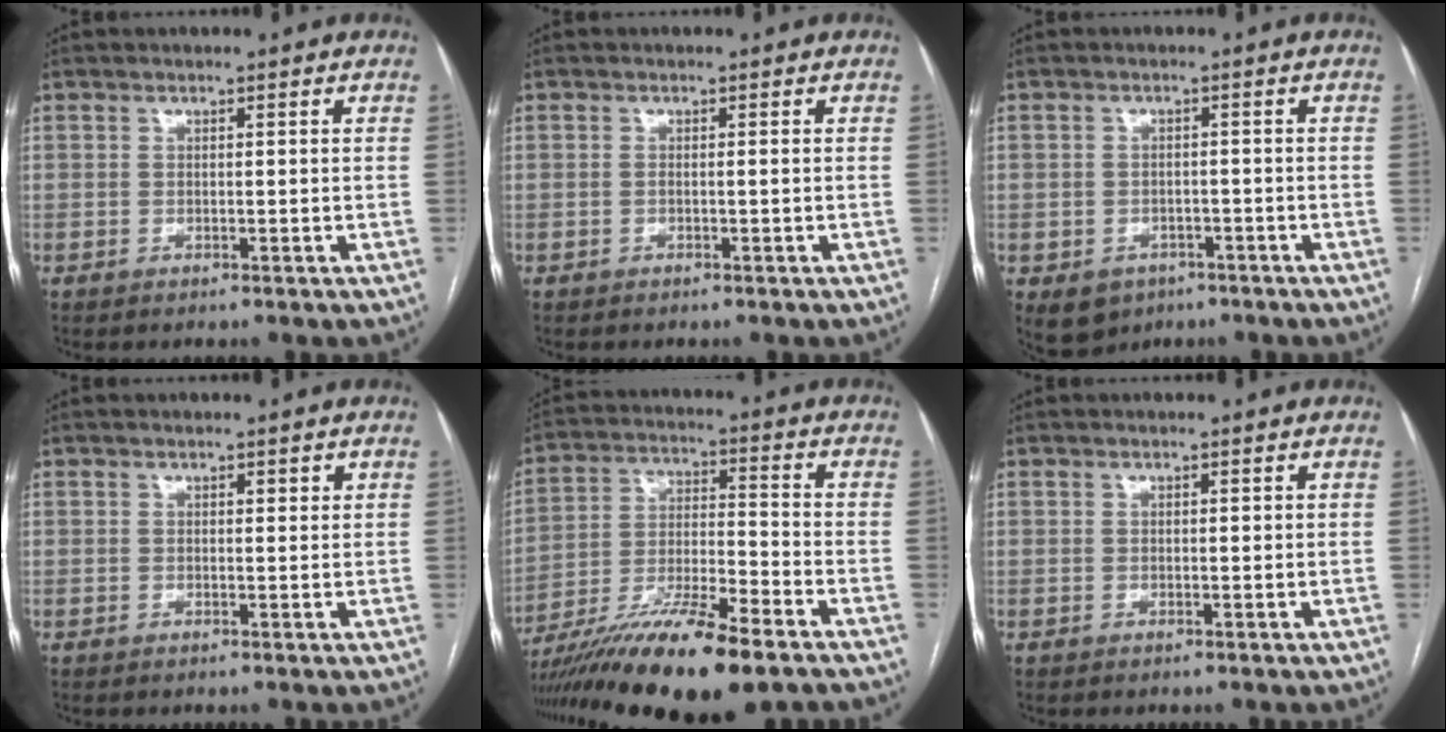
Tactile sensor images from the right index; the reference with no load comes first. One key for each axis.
{"total": 0.6, "fx": -0.1, "fy": 0.0, "fz": 0.6, "tx": -0.013, "ty": 0.000, "tz": -0.001}
{"total": 5.7, "fx": -3.0, "fy": 4.7, "fz": 1.4, "tx": -0.023, "ty": 0.004, "tz": -0.034}
{"total": 1.0, "fx": 0.5, "fy": 0.4, "fz": 0.8, "tx": -0.009, "ty": 0.000, "tz": 0.005}
{"total": 18.3, "fx": -13.0, "fy": 1.9, "fz": 12.7, "tx": -0.225, "ty": -0.032, "tz": -0.230}
{"total": 0.6, "fx": 0.2, "fy": 0.2, "fz": 0.5, "tx": -0.007, "ty": 0.000, "tz": 0.003}